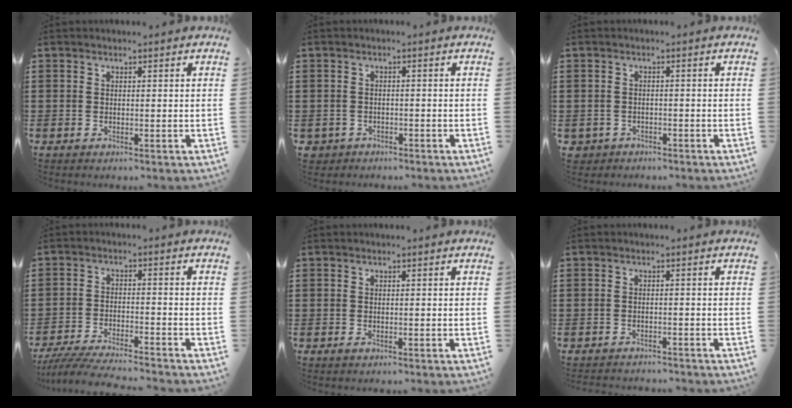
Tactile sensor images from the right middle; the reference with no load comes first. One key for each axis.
{"total": 1.4, "fx": -1.2, "fy": 0.7, "fz": 0.0, "tx": -0.007, "ty": -0.002, "tz": -0.027}
{"total": 1.3, "fx": -1.1, "fy": 0.7, "fz": -0.1, "tx": -0.007, "ty": -0.002, "tz": -0.026}
{"total": 5.3, "fx": -5.0, "fy": 0.1, "fz": 1.7, "tx": -0.041, "ty": -0.012, "tz": -0.100}
{"total": 0.0}
{"total": 1.4, "fx": -1.4, "fy": 0.1, "fz": -0.2, "tx": -0.002, "ty": 0.000, "tz": -0.031}